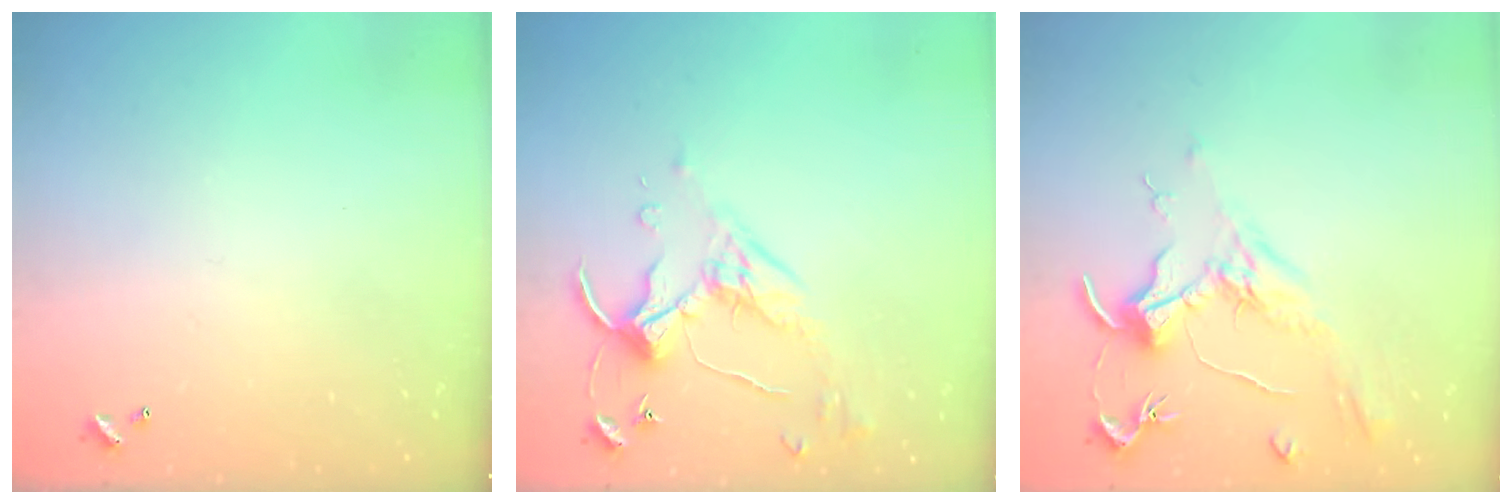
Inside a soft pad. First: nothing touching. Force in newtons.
{"total": 4.8, "press": 4.7, "slide": 1.0}
{"total": 2.0, "press": 1.8, "slide": 0.8}